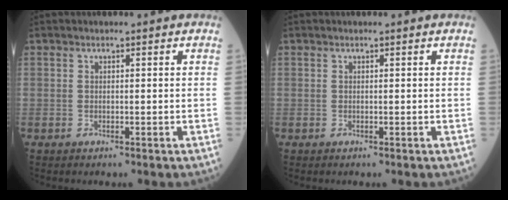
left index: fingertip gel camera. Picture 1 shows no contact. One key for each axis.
{"total": 0.0}